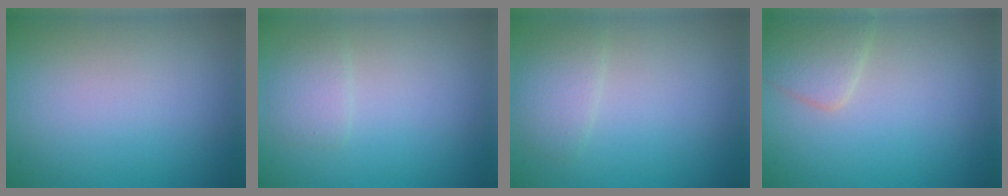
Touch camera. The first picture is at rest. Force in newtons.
{"total": 1.5, "press": 1.5, "slide": 0.0}
{"total": 1.9, "press": 1.9, "slide": 0.1}
{"total": 2.5, "press": 2.5, "slide": 0.3}